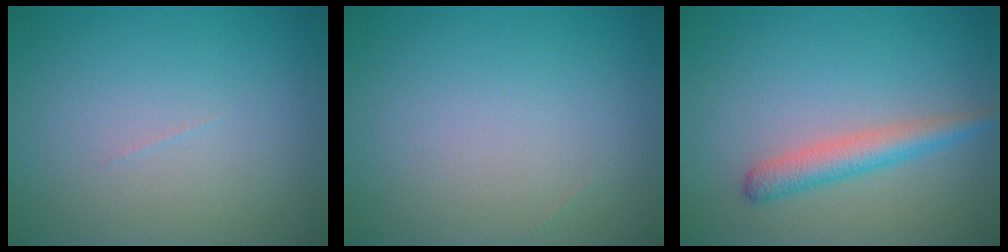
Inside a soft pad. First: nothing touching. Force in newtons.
{"total": 0.0}
{"total": 2.8, "press": 2.7, "slide": 0.2}